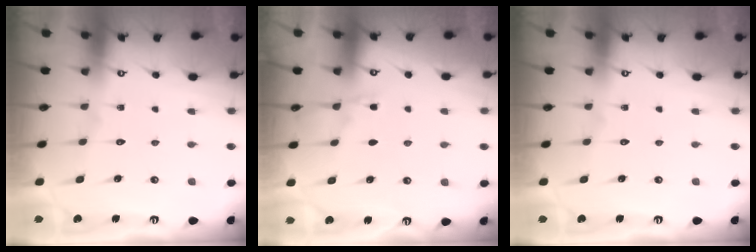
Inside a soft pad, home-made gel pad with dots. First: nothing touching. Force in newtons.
{"total": 2.9, "press": 2.9, "slide": 0.4}
{"total": 0.0}